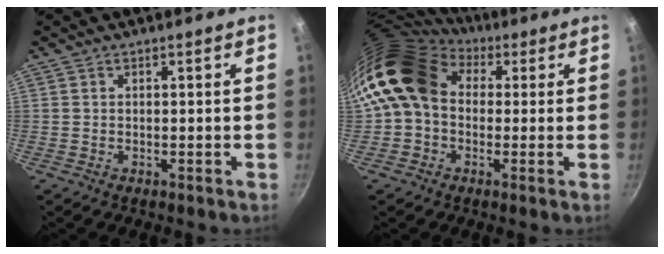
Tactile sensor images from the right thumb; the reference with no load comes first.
{"total": 13.9, "force": [2.2, 11.0, 8.2], "torque": [-0.129, 0.025, 0.019]}